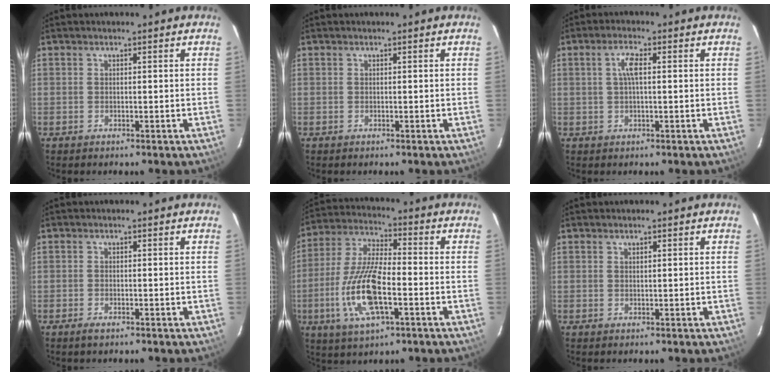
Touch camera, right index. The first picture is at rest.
{"total": 0.0}
{"total": 3.3, "force": [0.5, 0.8, 3.2], "torque": [-0.064, 0.007, 0.010]}
{"total": 1.2, "force": [-0.9, 0.4, 0.8], "torque": [-0.016, -0.003, -0.017]}
{"total": 15.0, "force": [-4.4, 5.1, 13.4], "torque": [-0.287, -0.006, -0.086]}
{"total": 0.7, "force": [0.4, 0.2, 0.5], "torque": [-0.009, 0.002, 0.009]}